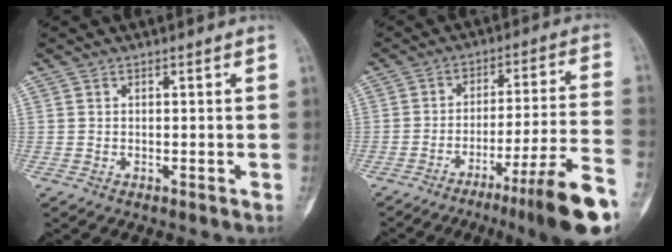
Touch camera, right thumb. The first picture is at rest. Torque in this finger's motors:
{"motor_torque": [3.36, 1.65, 1.49, -1.28, 0.42]}